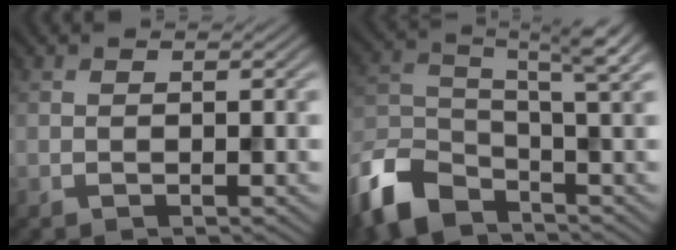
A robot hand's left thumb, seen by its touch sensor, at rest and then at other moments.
{"total": 7.8, "force": [-5.2, 2.8, 5.0], "torque": [-0.097, -0.013, -0.116]}